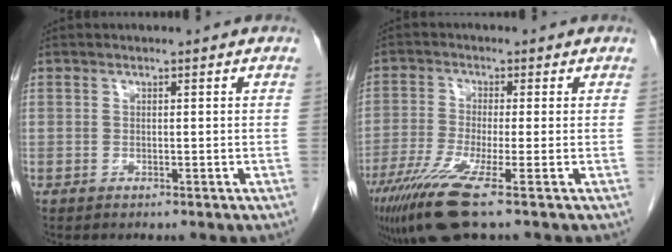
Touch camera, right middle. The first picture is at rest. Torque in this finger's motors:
{"motor_torque": [1.02, -1.11, 0.69, 0.21]}